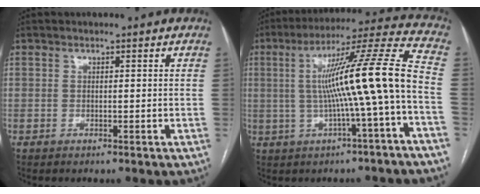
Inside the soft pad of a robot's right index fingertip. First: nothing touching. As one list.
[{"total": 14.2, "force": [-1.7, -0.8, 14.1], "torque": [-0.224, 0.025, -0.029]}]